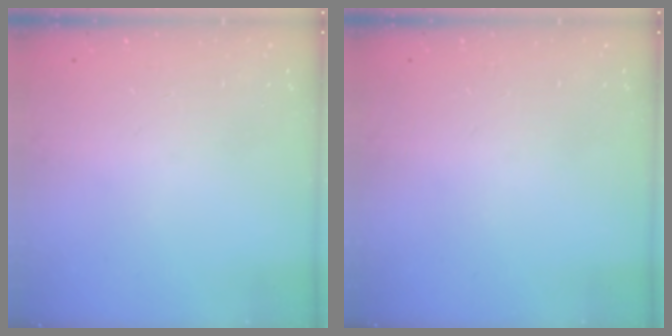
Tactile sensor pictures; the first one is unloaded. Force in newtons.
{"total": 0.0}